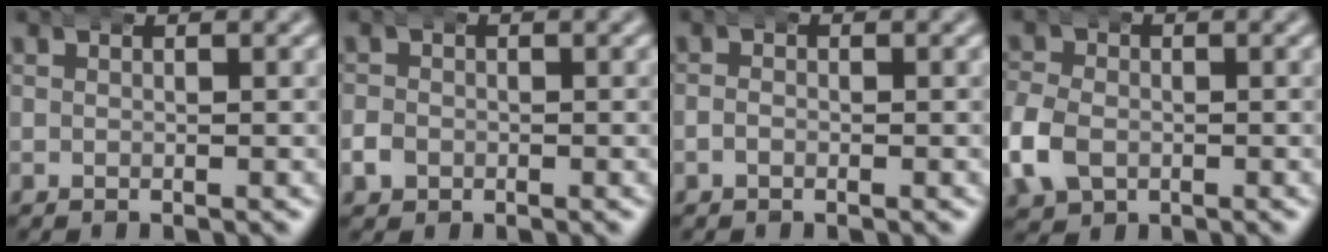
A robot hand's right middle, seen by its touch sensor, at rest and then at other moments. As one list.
[{"total": 1.5, "force": [-0.5, 1.4, 0.4], "torque": [-0.015, 0.001, -0.014]}, {"total": 0.6, "force": [-0.6, 0.2, 0.2], "torque": [0.001, 0.001, -0.016]}, {"total": 3.7, "force": [-1.0, 3.1, 1.7], "torque": [-0.054, -0.005, -0.020]}]